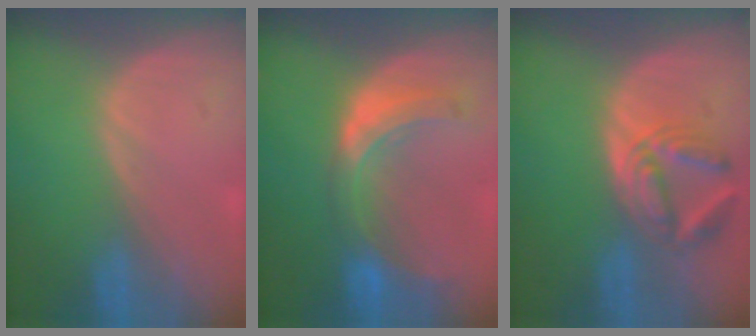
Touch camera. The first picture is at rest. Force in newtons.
{"total": 8.0, "press": 7.1, "slide": 3.8}
{"total": 6.1, "press": 6.1, "slide": 0.2}